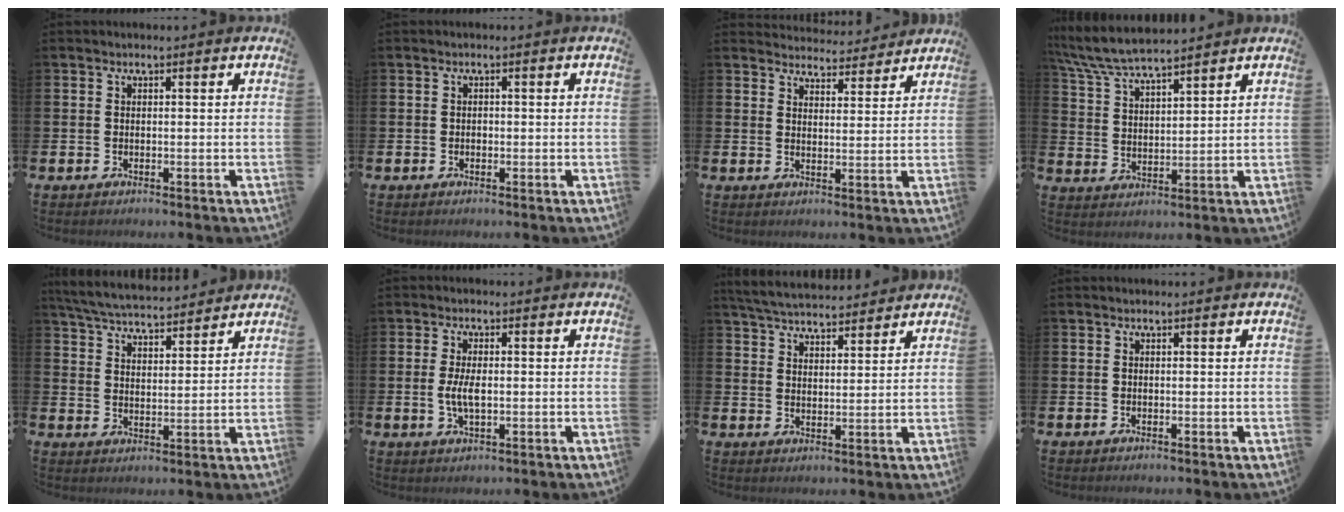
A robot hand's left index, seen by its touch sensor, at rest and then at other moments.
{"total": 0.6, "force": [-0.2, 0.5, 0.2], "torque": [-0.009, 0.006, -0.004]}
{"total": 4.1, "force": [4.0, 0.7, -0.2], "torque": [-0.007, -0.026, 0.071]}
{"total": 7.0, "force": [6.7, 0.7, 2.0], "torque": [-0.068, -0.027, 0.121]}
{"total": 6.1, "force": [5.9, 0.8, 1.1], "torque": [-0.049, -0.031, 0.107]}
{"total": 3.8, "force": [-0.1, 1.6, 3.4], "torque": [-0.068, 0.000, -0.006]}
{"total": 5.4, "force": [5.3, 0.8, 0.6], "torque": [-0.036, -0.026, 0.096]}
{"total": 0.0}